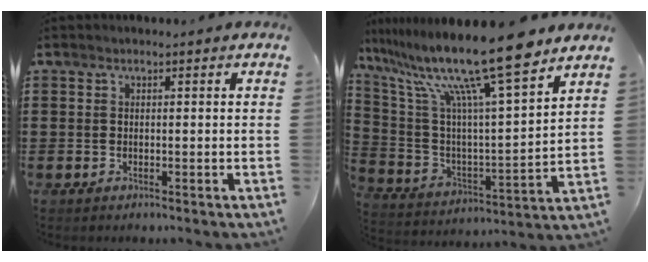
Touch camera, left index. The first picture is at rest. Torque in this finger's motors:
{"motor_torque": [2.01, 0.13, 1.05, 0.21]}